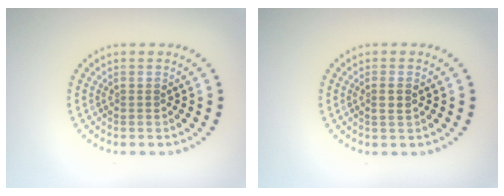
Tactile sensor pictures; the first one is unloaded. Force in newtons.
{"total": 1.0, "press": 0.9, "slide": 0.5}